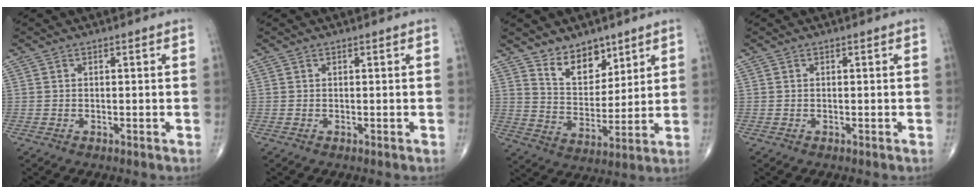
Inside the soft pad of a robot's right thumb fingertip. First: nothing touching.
{"total": 0.0}
{"total": 9.4, "force": [6.7, 5.2, 4.1], "torque": [-0.036, -0.053, 0.125]}
{"total": 0.0}